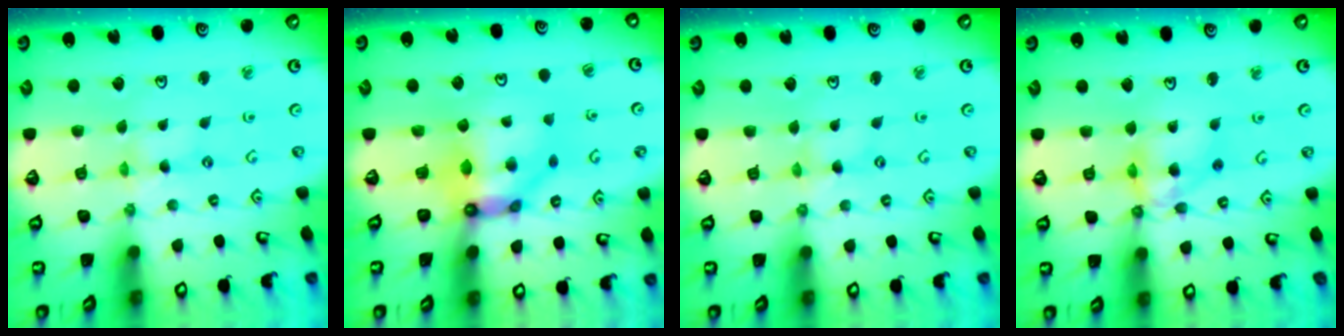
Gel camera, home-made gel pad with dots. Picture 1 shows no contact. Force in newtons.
{"total": 9.4, "press": 9.3, "slide": 1.0}
{"total": 1.1, "press": 1.1, "slide": 0.1}
{"total": 11.7, "press": 11.7, "slide": 0.9}